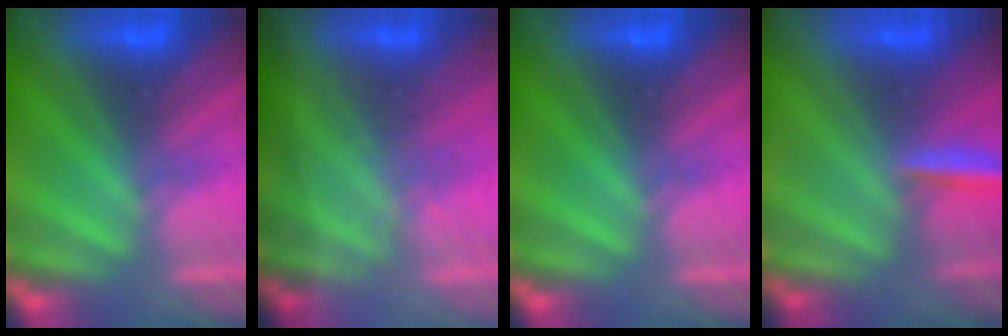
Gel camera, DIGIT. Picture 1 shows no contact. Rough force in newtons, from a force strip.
{"total": 1.3}
{"total": 0.0}
{"total": 3.1}